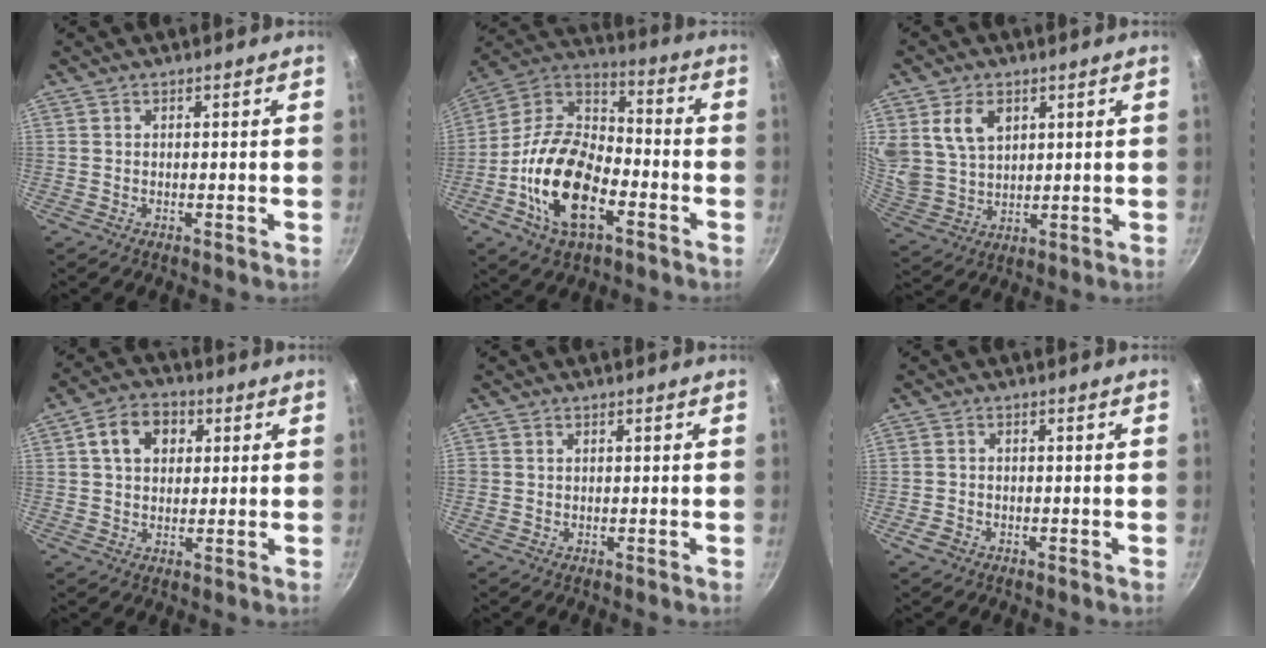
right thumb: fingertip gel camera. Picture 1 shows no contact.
{"total": 19.8, "force": [-7.2, 10.9, 14.9], "torque": [-0.260, 0.043, -0.152]}
{"total": 9.8, "force": [3.9, 6.9, 5.8], "torque": [-0.094, -0.020, 0.086]}
{"total": 8.5, "force": [2.5, 6.4, 5.0], "torque": [-0.060, 0.008, 0.032]}
{"total": 0.8, "force": [0.2, 0.7, 0.1], "torque": [0.003, 0.003, 0.002]}
{"total": 2.3, "force": [-1.3, 1.7, 0.9], "torque": [-0.017, 0.009, -0.023]}